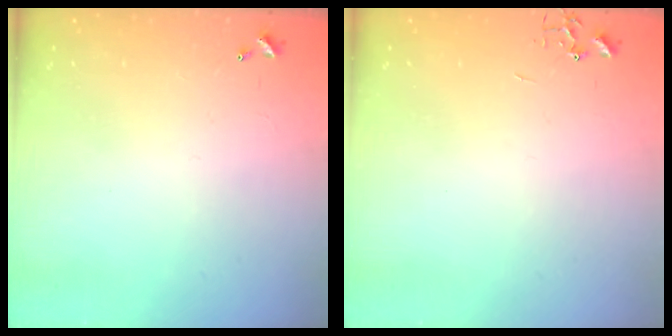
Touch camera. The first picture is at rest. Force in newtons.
{"total": 0.0}